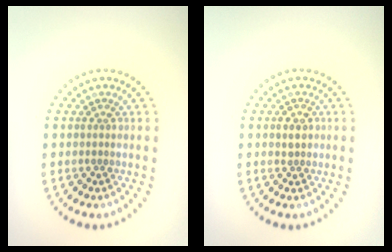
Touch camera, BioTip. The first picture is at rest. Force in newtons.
{"total": 1.0, "press": 1.0, "slide": 0.1}